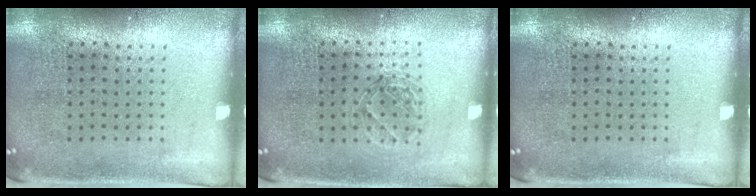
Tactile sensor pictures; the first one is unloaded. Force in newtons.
{"total": 1.2, "press": 1.0, "slide": 0.5}
{"total": 0.0}